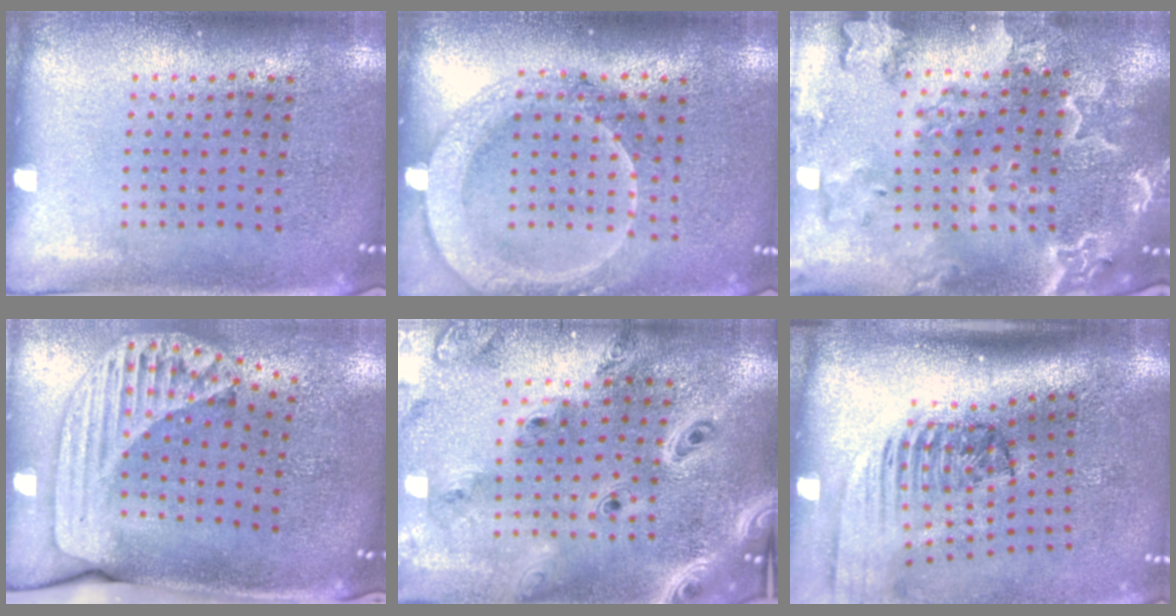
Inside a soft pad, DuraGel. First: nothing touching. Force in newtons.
{"total": 1.9, "press": 1.8, "slide": 0.6}
{"total": 3.5, "press": 3.0, "slide": 1.7}
{"total": 2.4, "press": 1.7, "slide": 1.6}
{"total": 2.9, "press": 2.4, "slide": 1.6}
{"total": 2.4, "press": 1.7, "slide": 1.7}